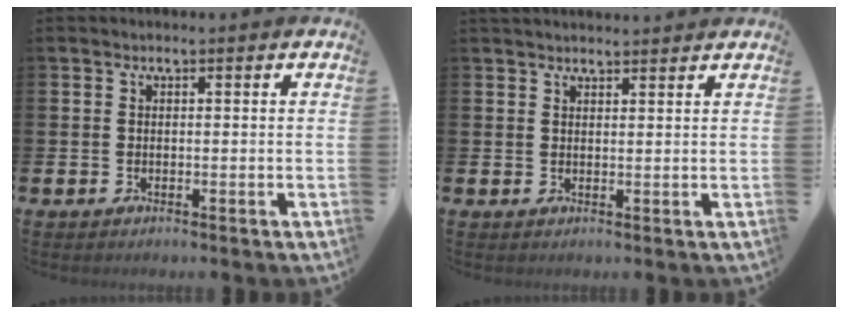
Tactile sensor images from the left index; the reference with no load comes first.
{"total": 1.8, "force": [1.8, 0.3, 0.1], "torque": [0.005, -0.010, 0.031]}